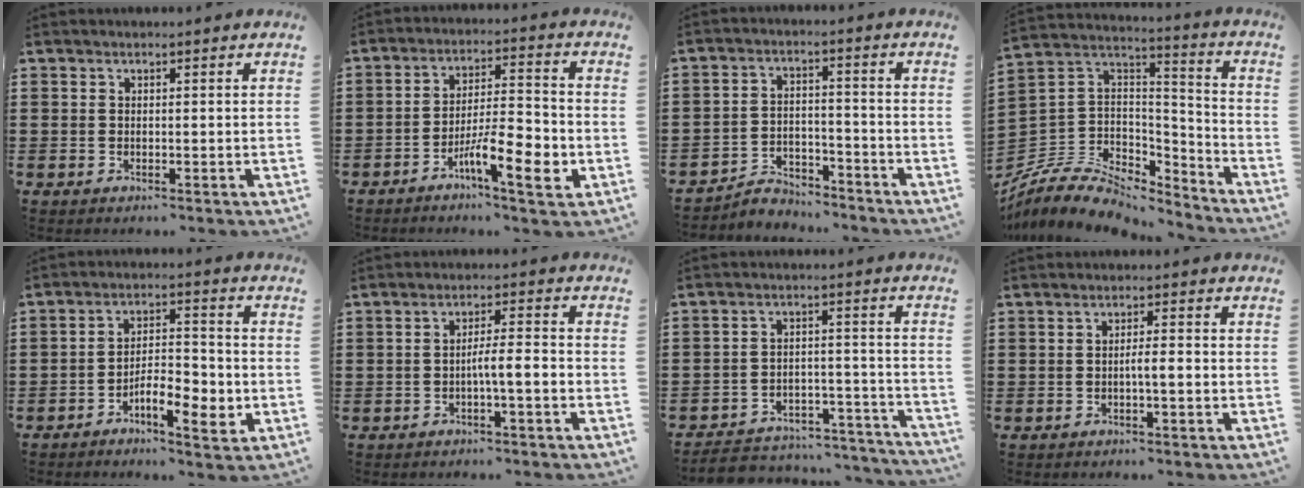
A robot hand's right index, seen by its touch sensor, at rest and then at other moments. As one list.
[{"total": 9.6, "force": [-4.4, 2.6, 8.1], "torque": [-0.142, 0.004, -0.077]}, {"total": 4.3, "force": [-4.1, 1.1, 0.5], "torque": [-0.013, 0.010, -0.086]}, {"total": 8.0, "force": [-6.1, 4.5, 2.7], "torque": [-0.068, 0.004, -0.116]}, {"total": 7.4, "force": [-3.5, 2.7, 5.9], "torque": [-0.096, 0.009, -0.058]}, {"total": 3.8, "force": [-1.4, 0.3, 3.5], "torque": [-0.063, -0.001, -0.028]}, {"total": 4.5, "force": [-4.2, 1.2, 1.0], "torque": [-0.020, 0.007, -0.087]}, {"total": 2.2, "force": [-0.8, 0.2, 2.0], "torque": [-0.036, 0.000, -0.014]}]